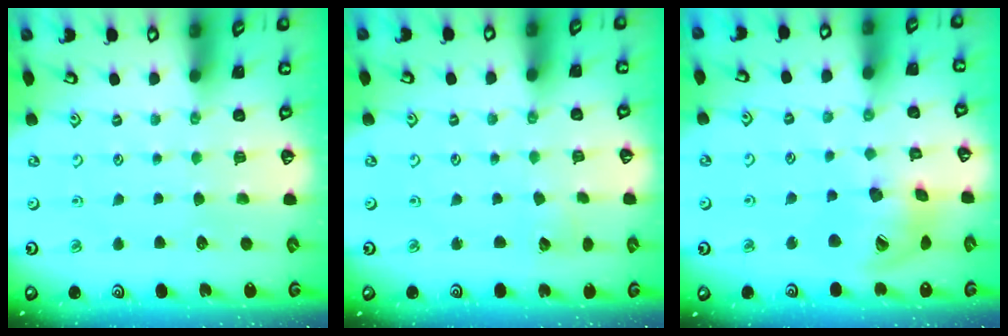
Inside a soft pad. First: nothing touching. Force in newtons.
{"total": 2.3, "press": 2.2, "slide": 0.3}
{"total": 15.6, "press": 15.4, "slide": 2.3}